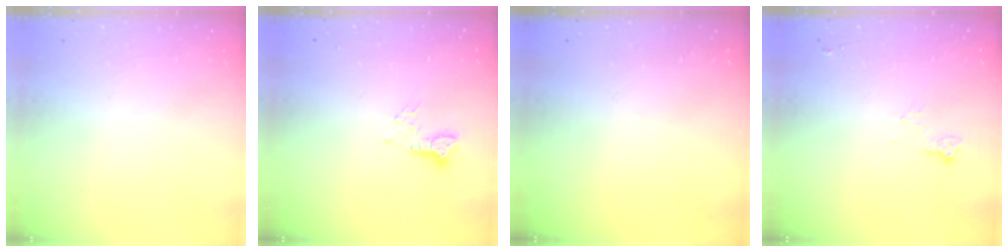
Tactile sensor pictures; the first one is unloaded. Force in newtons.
{"total": 2.8, "press": 2.8, "slide": 0.3}
{"total": 0.0}
{"total": 5.3, "press": 5.3, "slide": 0.7}